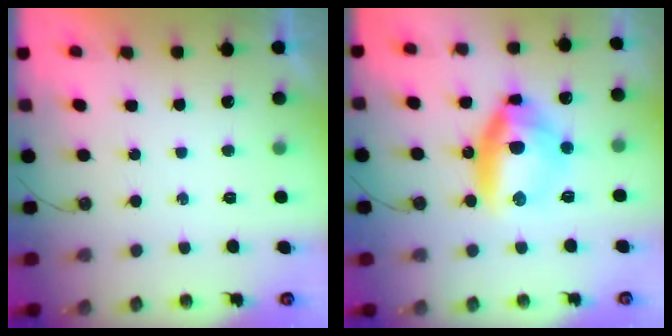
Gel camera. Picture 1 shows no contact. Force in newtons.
{"total": 13.2, "press": 13.1, "slide": 1.4}